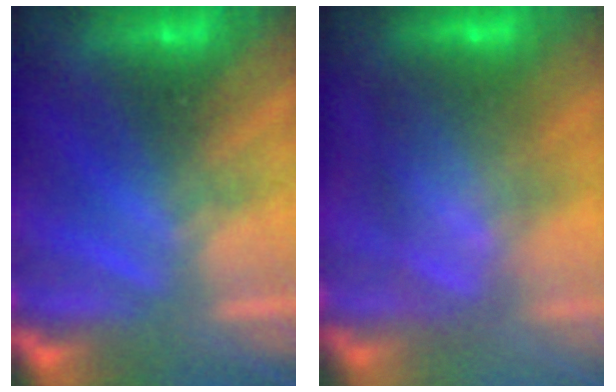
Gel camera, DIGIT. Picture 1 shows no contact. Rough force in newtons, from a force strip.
{"total": 13.7}